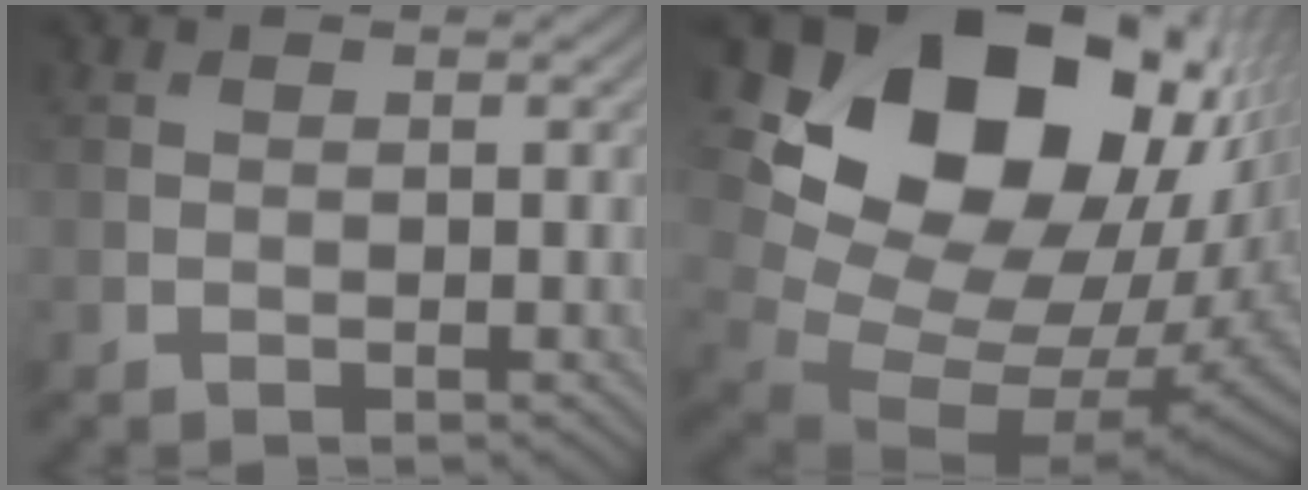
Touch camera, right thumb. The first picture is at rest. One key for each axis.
{"total": 23.0, "fx": 8.0, "fy": 16.4, "fz": 14.0, "tx": -0.307, "ty": 0.017, "tz": 0.173}